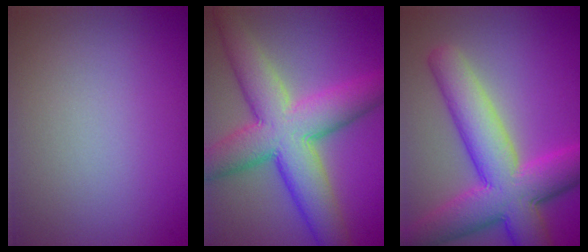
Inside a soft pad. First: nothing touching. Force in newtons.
{"total": 10.2, "press": 10.2, "slide": 0.5}
{"total": 10.0, "press": 10.0, "slide": 0.7}